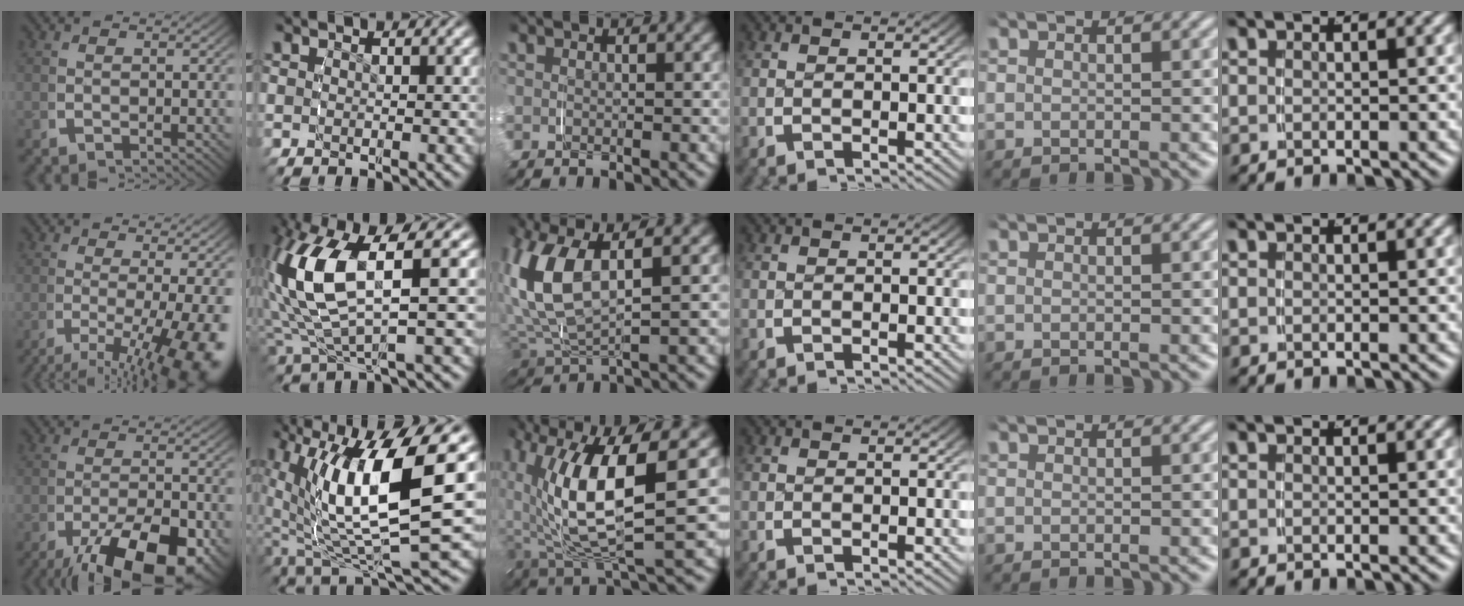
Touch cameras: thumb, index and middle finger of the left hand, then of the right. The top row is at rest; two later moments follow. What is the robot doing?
{"motion": "grasp_and_lifting", "object": "pencil case"}